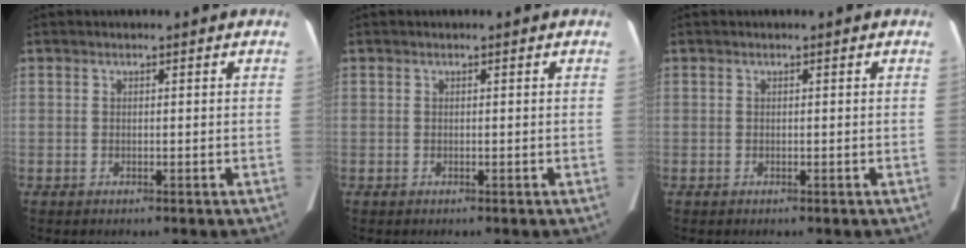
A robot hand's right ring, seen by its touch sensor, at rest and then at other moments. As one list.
[{"total": 0.0}, {"total": 0.0}]